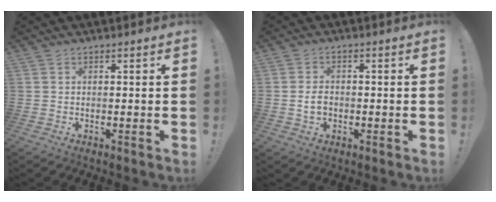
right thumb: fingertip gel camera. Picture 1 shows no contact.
{"total": 4.3, "force": [-0.9, 3.1, 2.8], "torque": [-0.041, 0.004, -0.018]}